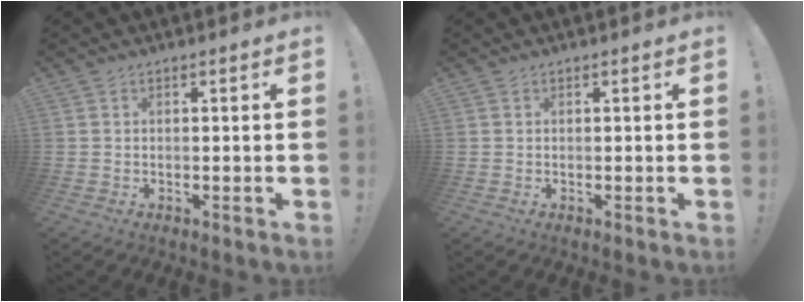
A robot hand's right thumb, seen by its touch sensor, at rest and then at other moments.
{"total": 0.0}